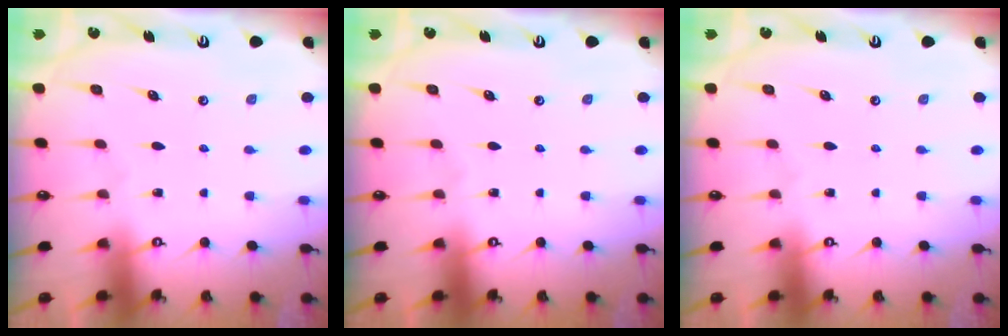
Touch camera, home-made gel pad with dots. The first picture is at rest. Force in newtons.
{"total": 0.0}
{"total": 0.0}